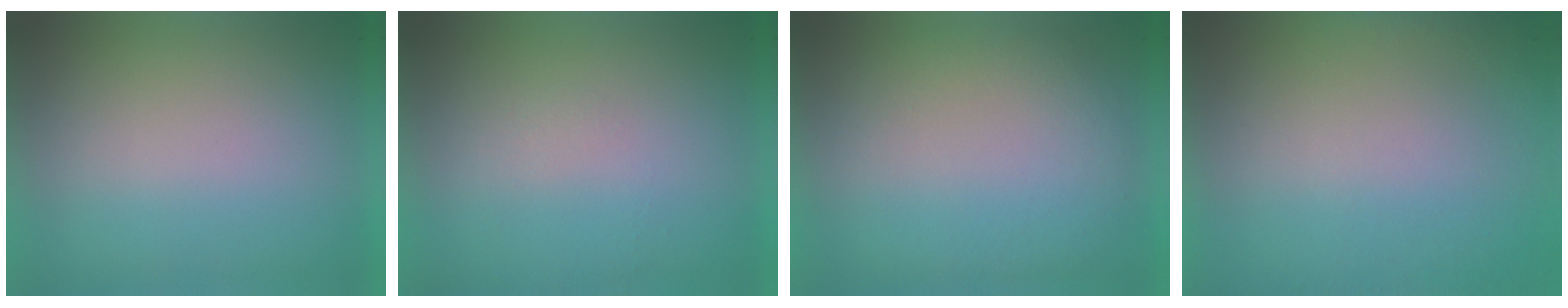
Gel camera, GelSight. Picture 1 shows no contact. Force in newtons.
{"total": 1.1}
{"total": 2.2}
{"total": 5.3}